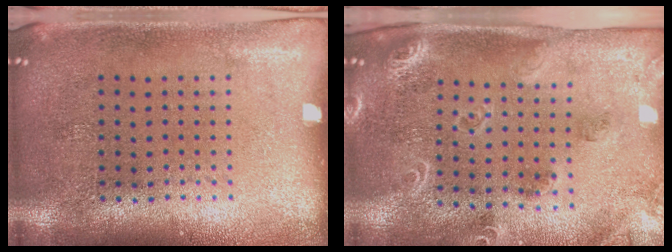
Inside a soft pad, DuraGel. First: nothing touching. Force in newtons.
{"total": 1.7, "press": 1.7, "slide": 0.3}